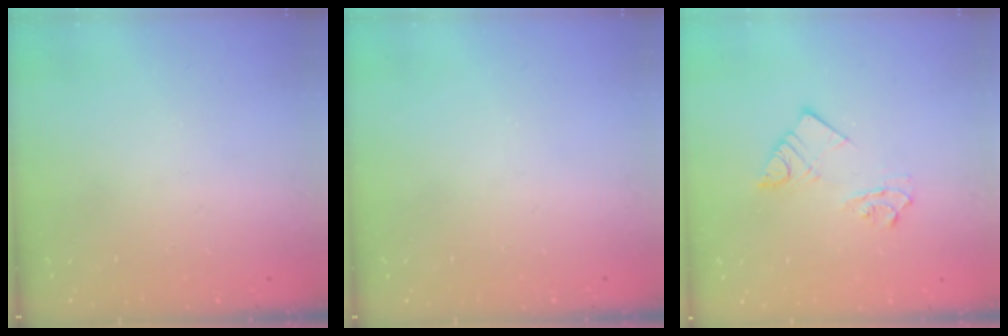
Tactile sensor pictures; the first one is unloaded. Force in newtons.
{"total": 0.0}
{"total": 7.1, "press": 7.1, "slide": 0.2}